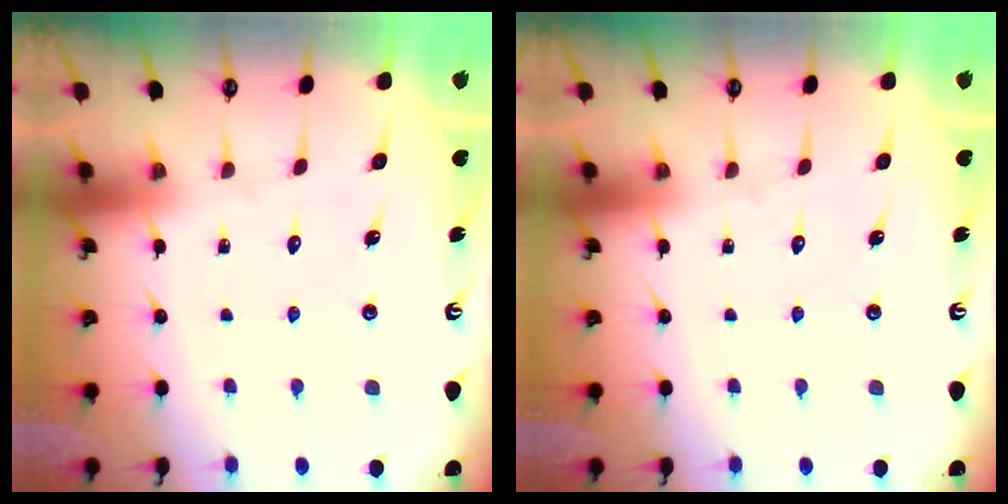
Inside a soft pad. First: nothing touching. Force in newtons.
{"total": 0.0}